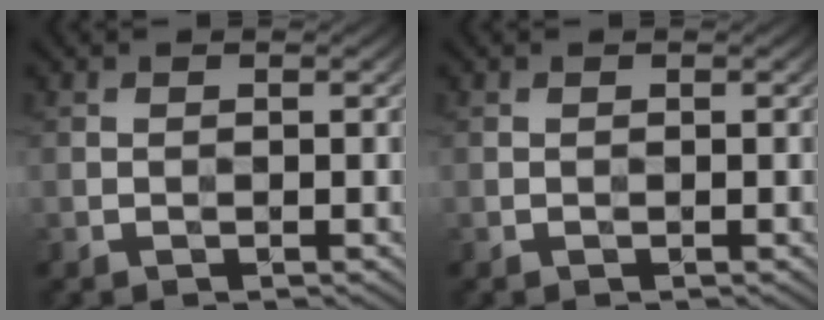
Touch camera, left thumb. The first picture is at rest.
{"total": 0.0}